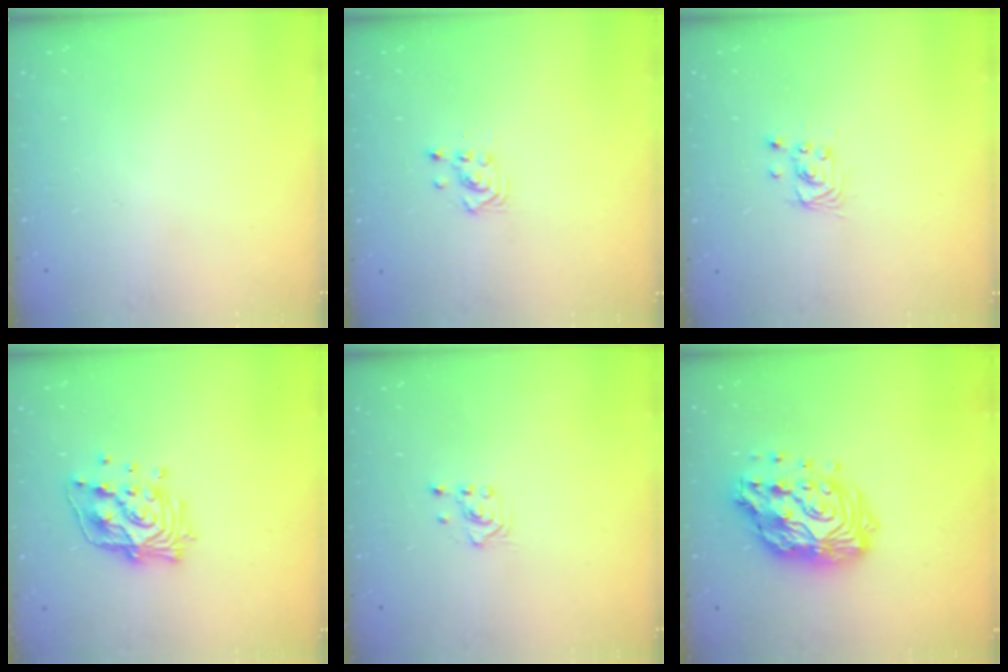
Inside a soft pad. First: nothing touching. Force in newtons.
{"total": 3.1, "press": 3.1, "slide": 0.2}
{"total": 2.5, "press": 2.5, "slide": 0.1}
{"total": 14.7, "press": 14.6, "slide": 1.3}
{"total": 1.6, "press": 1.5, "slide": 0.2}
{"total": 16.8, "press": 16.7, "slide": 1.6}